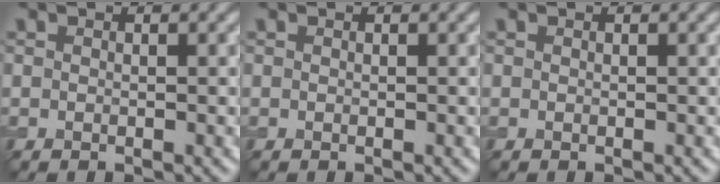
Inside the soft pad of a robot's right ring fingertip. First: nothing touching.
{"total": 0.0}
{"total": 0.0}